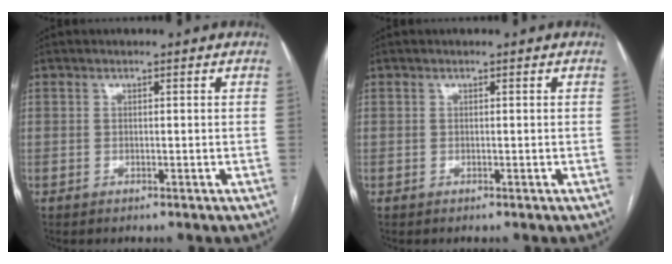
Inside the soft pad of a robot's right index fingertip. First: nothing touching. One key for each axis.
{"total": 0.0}